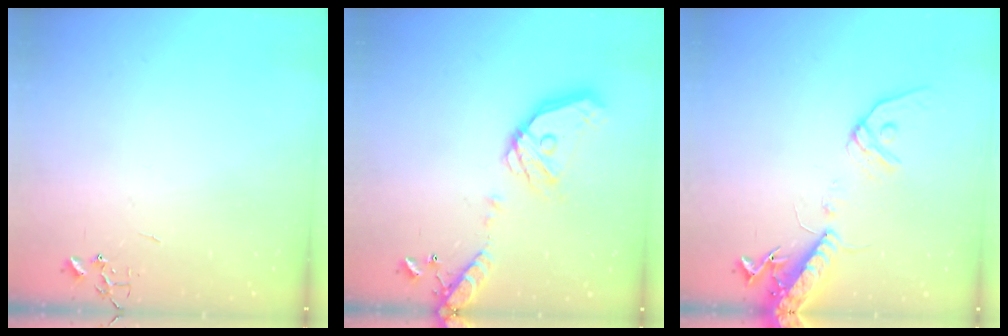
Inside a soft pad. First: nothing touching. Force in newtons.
{"total": 18.1, "press": 17.8, "slide": 3.3}
{"total": 15.4, "press": 15.0, "slide": 3.4}